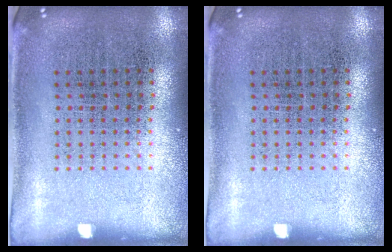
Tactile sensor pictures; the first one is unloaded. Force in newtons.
{"total": 0.0}